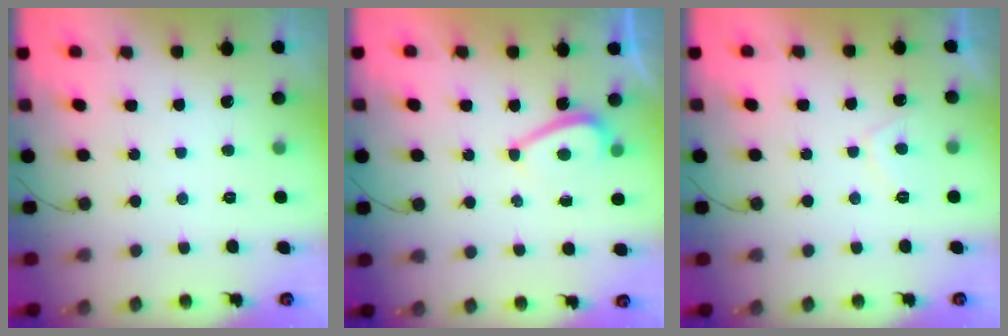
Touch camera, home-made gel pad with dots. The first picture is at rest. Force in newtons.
{"total": 4.8, "press": 4.2, "slide": 2.3}
{"total": 3.7, "press": 3.6, "slide": 0.8}